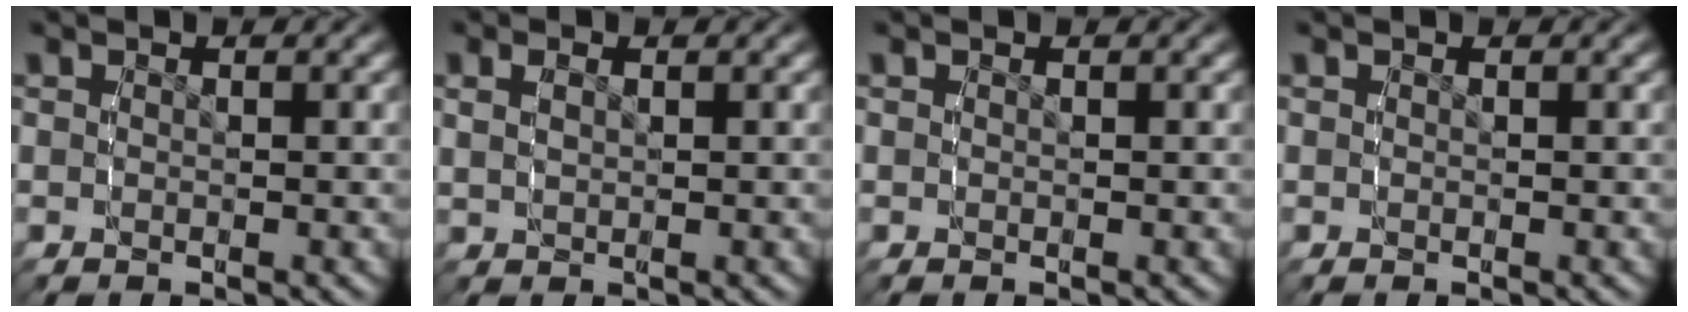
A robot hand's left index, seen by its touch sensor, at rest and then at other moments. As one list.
[{"total": 1.3, "force": [0.6, 0.6, 1.0], "torque": [-0.021, -0.001, 0.017]}, {"total": 0.0}, {"total": 0.0}]